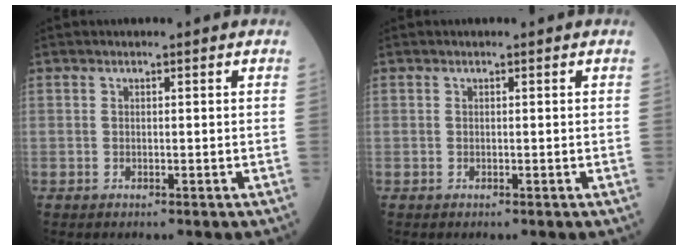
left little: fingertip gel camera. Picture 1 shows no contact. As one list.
[{"total": 0.0}]